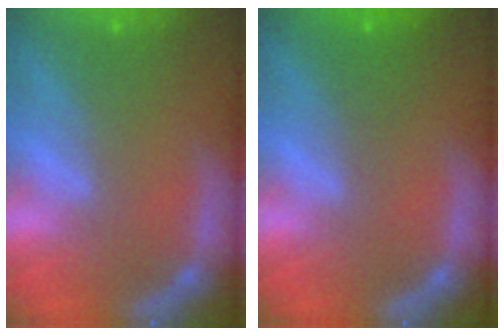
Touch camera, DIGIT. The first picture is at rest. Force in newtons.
{"total": 1.5}